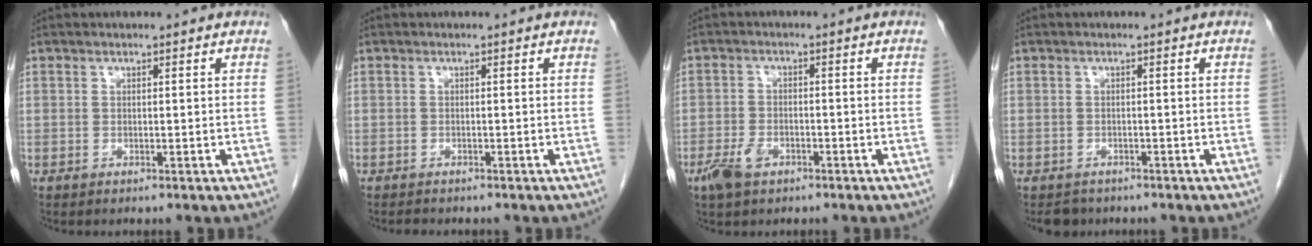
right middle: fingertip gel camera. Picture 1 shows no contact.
{"total": 1.6, "force": [-1.5, 0.4, 0.5], "torque": [-0.020, -0.007, -0.018]}
{"total": 4.2, "force": [-2.5, 2.2, 2.6], "torque": [-0.059, -0.002, -0.043]}
{"total": 2.5, "force": [-2.1, 1.4, 0.1], "torque": [-0.011, -0.002, -0.031]}